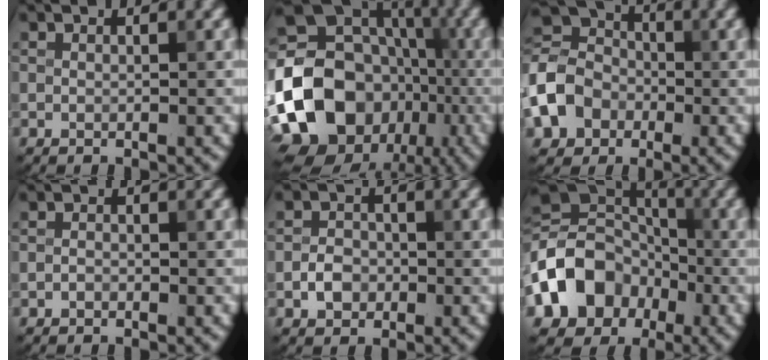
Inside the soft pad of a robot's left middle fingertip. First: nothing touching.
{"total": 18.7, "force": [-5.3, 14.9, 9.9], "torque": [-0.202, -0.010, -0.115]}
{"total": 7.2, "force": [-2.5, 5.8, 3.5], "torque": [-0.088, 0.003, -0.062]}
{"total": 0.5, "force": [-0.3, 0.4, 0.2], "torque": [-0.003, -0.001, -0.007]}
{"total": 2.1, "force": [-0.8, 1.7, 1.0], "torque": [-0.015, 0.002, -0.018]}
{"total": 9.8, "force": [-3.3, 7.7, 5.0], "torque": [-0.087, 0.004, -0.075]}